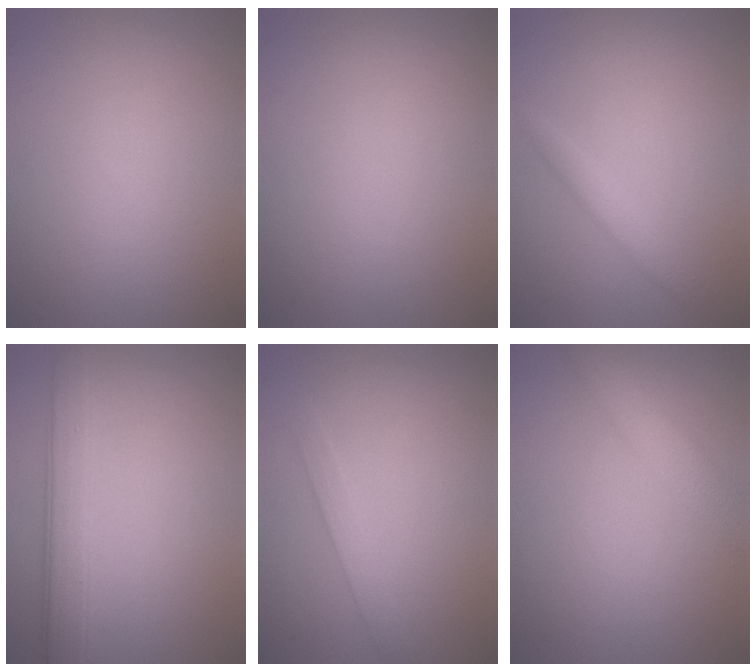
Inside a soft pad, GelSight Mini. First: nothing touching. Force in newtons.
{"total": 0.0}
{"total": 1.6, "press": 1.6, "slide": 0.1}
{"total": 4.3, "press": 4.3, "slide": 0.2}
{"total": 1.5, "press": 1.5, "slide": 0.1}
{"total": 3.2, "press": 3.2, "slide": 0.2}